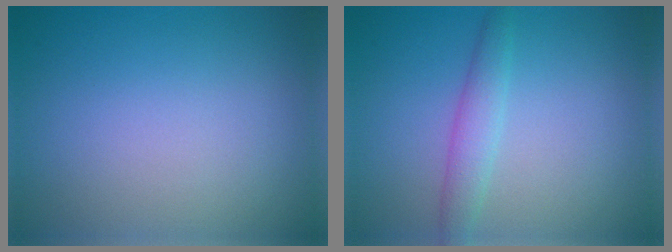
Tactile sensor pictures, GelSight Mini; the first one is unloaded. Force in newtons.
{"total": 2.2, "press": 2.2, "slide": 0.1}